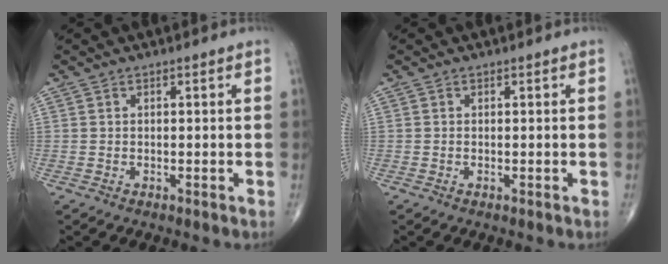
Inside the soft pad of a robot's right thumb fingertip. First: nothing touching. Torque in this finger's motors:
{"motor_torque": [-0.33, -0.07, -0.24, -0.12, -0.02]}